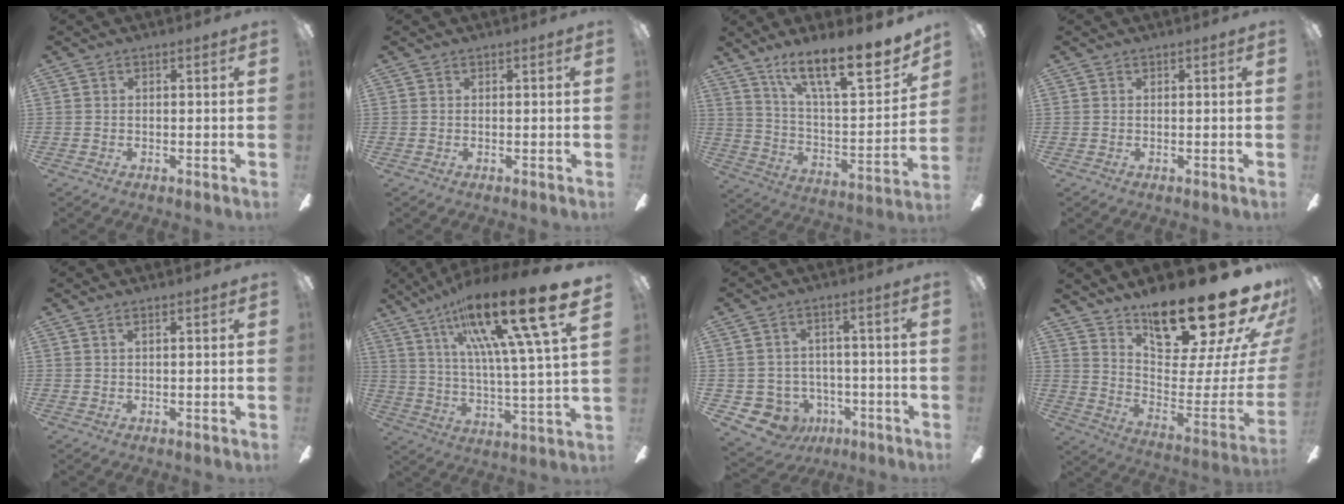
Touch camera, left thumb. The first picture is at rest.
{"total": 0.0}
{"total": 19.6, "force": [14.3, 5.4, 12.2], "torque": [-0.191, -0.098, 0.238]}
{"total": 0.0}
{"total": 1.1, "force": [0.6, 0.1, 0.9], "torque": [-0.021, 0.000, 0.011]}
{"total": 25.4, "force": [14.8, 4.5, 20.2], "torque": [-0.347, -0.086, 0.228]}
{"total": 6.6, "force": [-2.5, 5.9, 1.2], "torque": [-0.060, 0.010, -0.043]}
{"total": 27.1, "force": [21.6, 7.8, 14.4], "torque": [-0.181, -0.167, 0.361]}